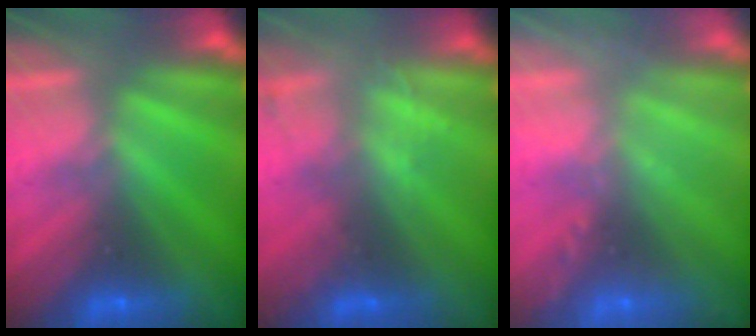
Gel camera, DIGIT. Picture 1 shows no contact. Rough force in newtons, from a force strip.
{"total": 2.1}
{"total": 2.4}